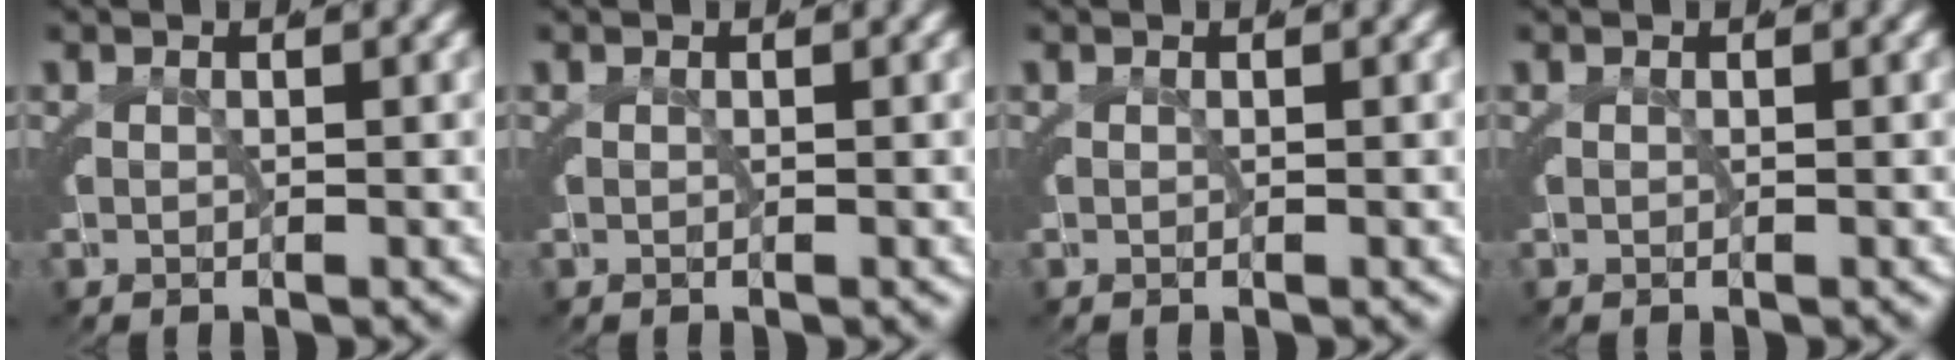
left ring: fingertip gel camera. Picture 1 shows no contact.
{"total": 0.0}
{"total": 0.0}
{"total": 0.0}